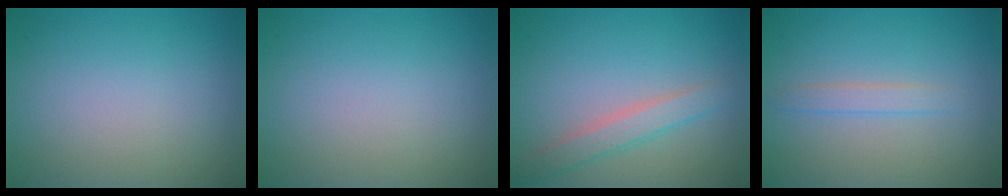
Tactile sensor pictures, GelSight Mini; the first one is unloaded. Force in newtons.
{"total": 0.0}
{"total": 2.5, "press": 2.5, "slide": 0.1}
{"total": 1.3, "press": 1.3, "slide": 0.0}